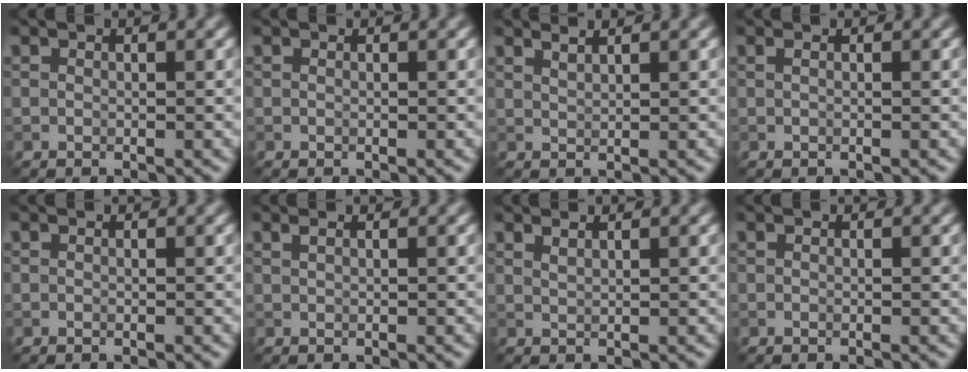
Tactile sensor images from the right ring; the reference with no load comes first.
{"total": 0.0}
{"total": 1.6, "force": [1.3, 0.5, 0.8], "torque": [-0.003, 0.003, 0.013]}
{"total": 0.5, "force": [0.1, 0.2, 0.5], "torque": [-0.009, 0.003, 0.000]}
{"total": 0.0}
{"total": 0.9, "force": [0.6, 0.3, 0.5], "torque": [-0.009, 0.000, 0.007]}
{"total": 1.2, "force": [1.0, 0.4, 0.6], "torque": [-0.007, 0.002, 0.013]}
{"total": 0.0}